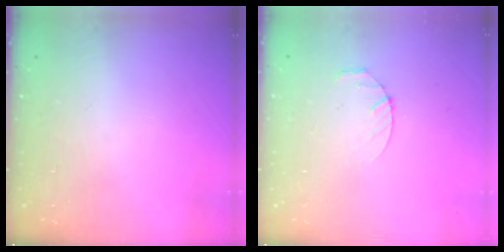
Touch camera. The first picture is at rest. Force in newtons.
{"total": 2.8, "press": 2.8, "slide": 0.4}